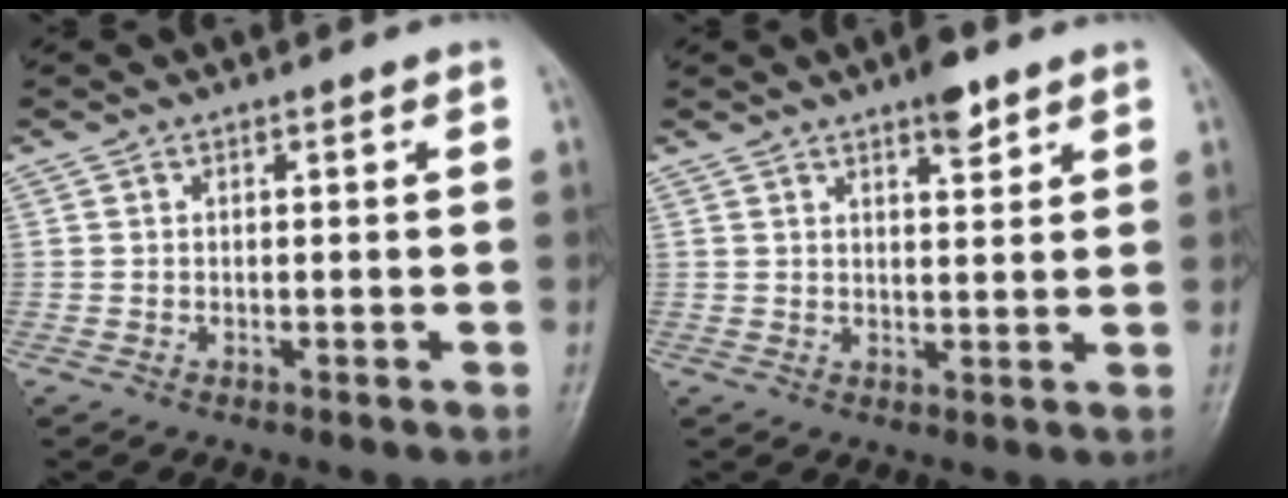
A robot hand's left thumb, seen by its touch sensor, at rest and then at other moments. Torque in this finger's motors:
{"motor_torque": [0.91, 0.32, 0.56, -0.60, 0.01]}